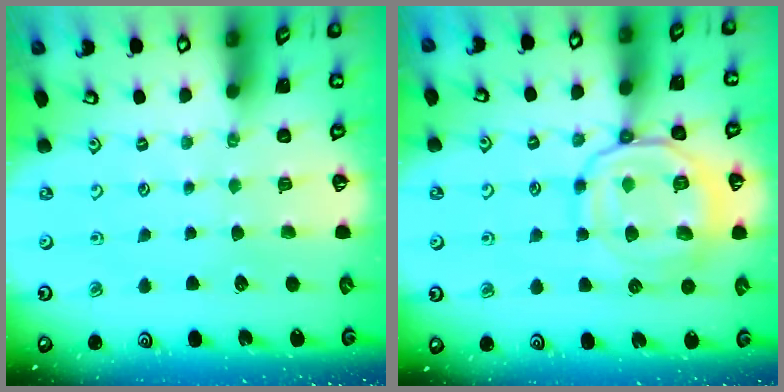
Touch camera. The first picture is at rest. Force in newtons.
{"total": 15.7, "press": 15.7, "slide": 1.4}